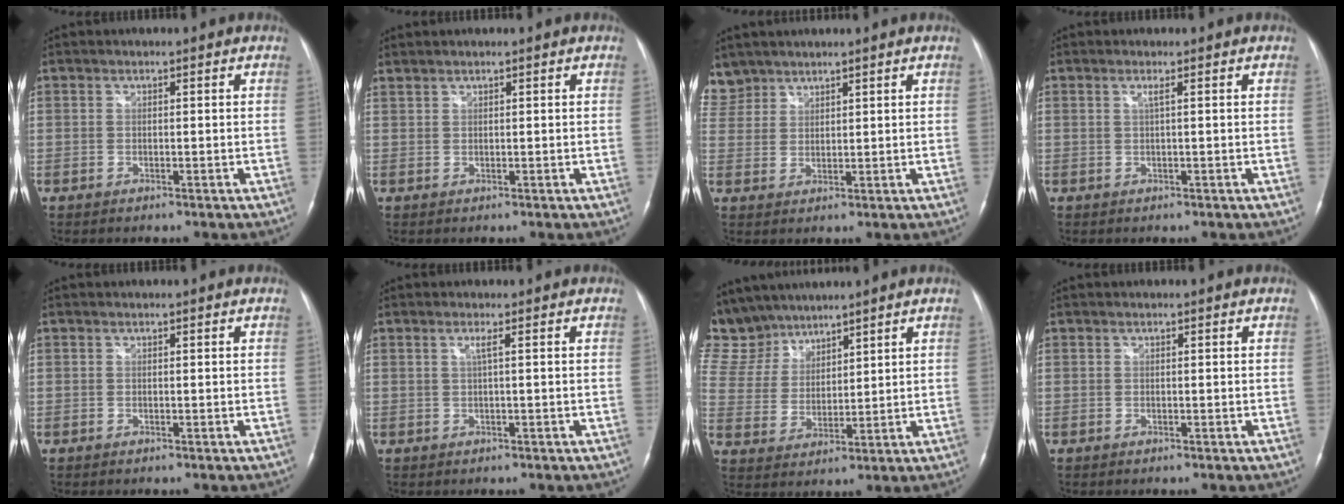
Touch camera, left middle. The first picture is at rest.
{"total": 5.6, "force": [4.8, 0.4, 2.9], "torque": [-0.091, 0.018, 0.116]}
{"total": 5.0, "force": [4.3, 2.5, -0.4], "torque": [0.012, 0.010, 0.091]}
{"total": 0.7, "force": [0.2, -0.2, 0.6], "torque": [-0.017, 0.000, 0.006]}
{"total": 0.0}
{"total": 1.0, "force": [0.2, -0.3, 0.9], "torque": [-0.022, 0.001, 0.004]}
{"total": 12.2, "force": [10.6, 5.7, 1.9], "torque": [-0.064, 0.024, 0.225]}
{"total": 0.0}